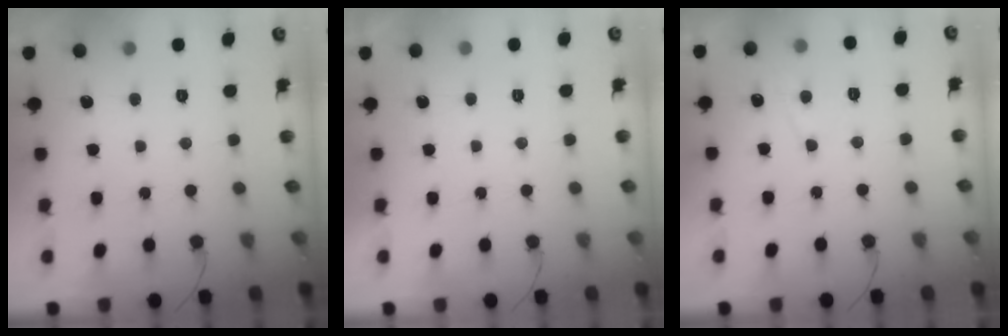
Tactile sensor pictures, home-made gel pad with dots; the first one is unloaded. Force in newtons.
{"total": 2.2, "press": 2.2, "slide": 0.3}
{"total": 3.4, "press": 3.3, "slide": 0.5}